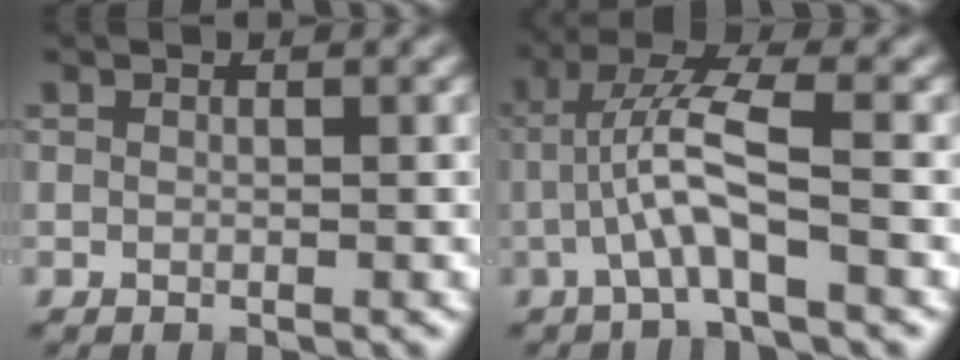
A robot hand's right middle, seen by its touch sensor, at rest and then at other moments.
{"total": 4.8, "force": [-1.2, 0.9, 4.6], "torque": [-0.096, 0.020, -0.028]}